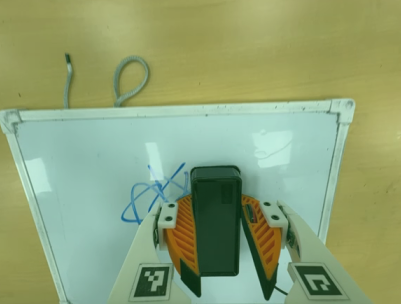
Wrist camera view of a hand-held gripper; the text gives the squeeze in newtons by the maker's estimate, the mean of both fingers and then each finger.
{"total": 12.6, "left": 14.7, "right": 10.5}